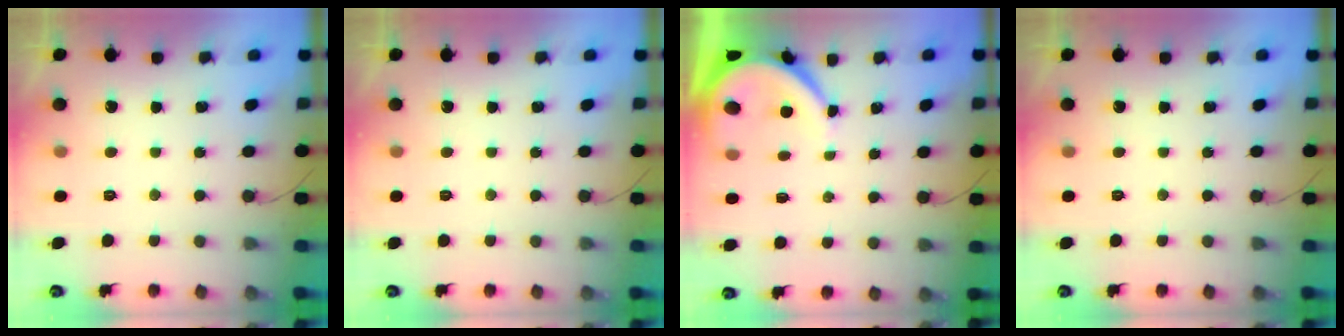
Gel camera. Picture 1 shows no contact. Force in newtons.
{"total": 0.0}
{"total": 6.1, "press": 6.1, "slide": 0.4}
{"total": 0.0}